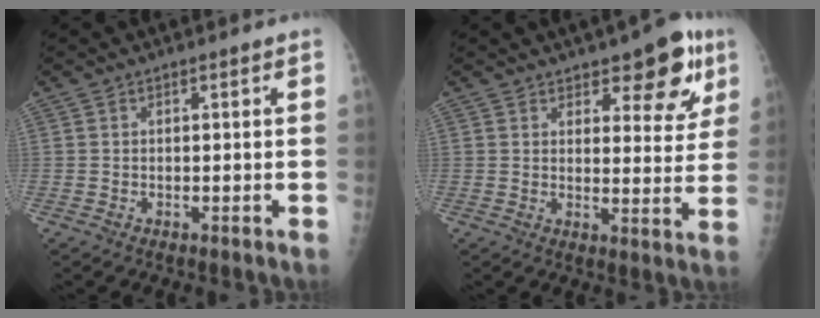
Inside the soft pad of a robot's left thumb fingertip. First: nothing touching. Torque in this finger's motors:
{"motor_torque": [0.20, 0.27, 0.13, -0.04, 0.08]}